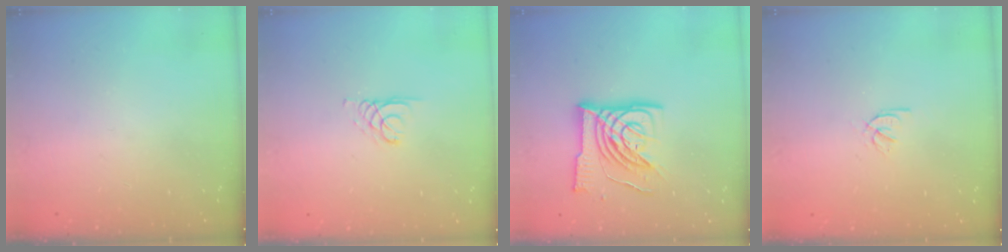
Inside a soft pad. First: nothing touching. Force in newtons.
{"total": 2.1, "press": 2.1, "slide": 0.2}
{"total": 15.3, "press": 15.2, "slide": 2.0}
{"total": 2.2, "press": 2.2, "slide": 0.2}